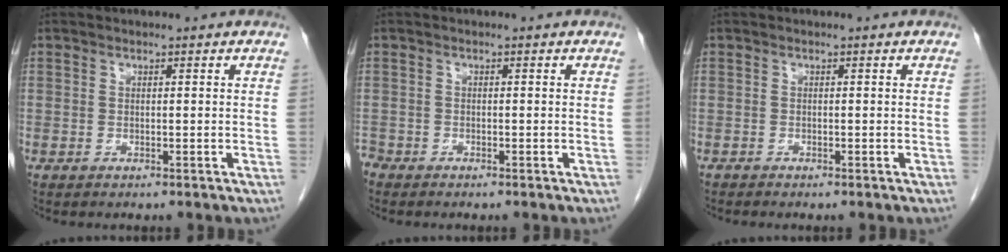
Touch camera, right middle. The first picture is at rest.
{"total": 1.0, "force": [-1.0, 0.3, -0.1], "torque": [0.000, -0.001, -0.019]}
{"total": 0.0}